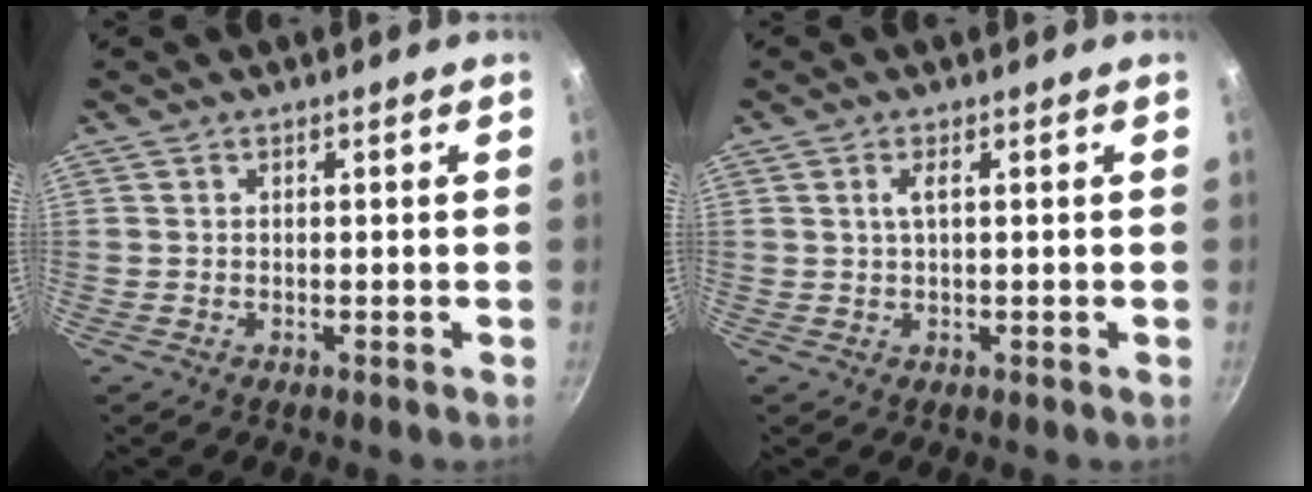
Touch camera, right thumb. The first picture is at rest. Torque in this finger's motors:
{"motor_torque": [0.20, -0.01, 0.49, 0.36, -0.01]}